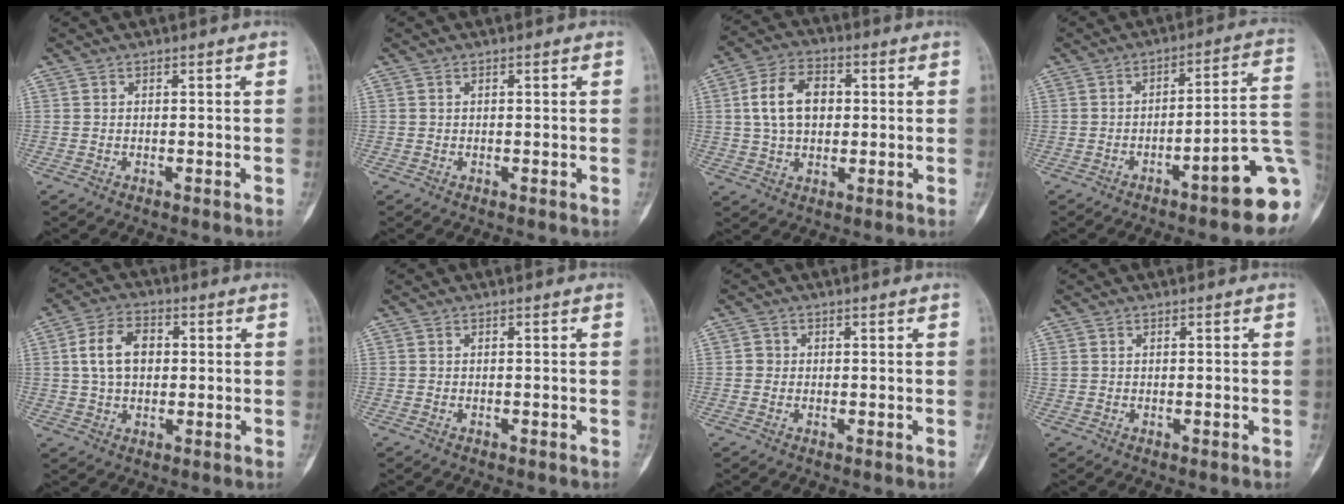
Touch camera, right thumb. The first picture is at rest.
{"total": 0.0}
{"total": 10.6, "force": [1.5, 7.1, 7.7], "torque": [-0.120, 0.012, 0.024]}
{"total": 13.0, "force": [-5.2, 2.2, 11.8], "torque": [-0.131, 0.036, -0.072]}
{"total": 8.8, "force": [1.2, 6.0, 6.4], "torque": [-0.102, 0.013, 0.020]}
{"total": 0.0}
{"total": 1.3, "force": [0.0, 1.3, 0.3], "torque": [0.001, 0.004, -0.002]}
{"total": 0.6, "force": [0.0, 0.5, 0.4], "torque": [-0.013, 0.005, 0.008]}